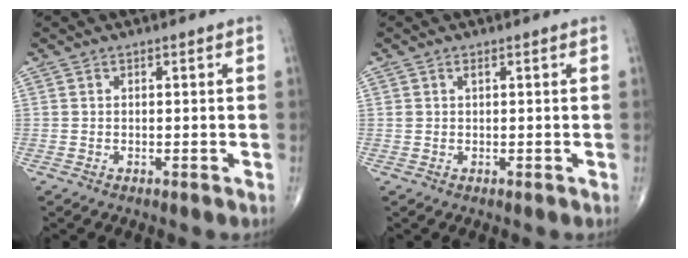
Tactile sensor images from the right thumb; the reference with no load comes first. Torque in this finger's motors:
{"motor_torque": [-0.54, -0.09, 0.26, 0.13, -0.02]}